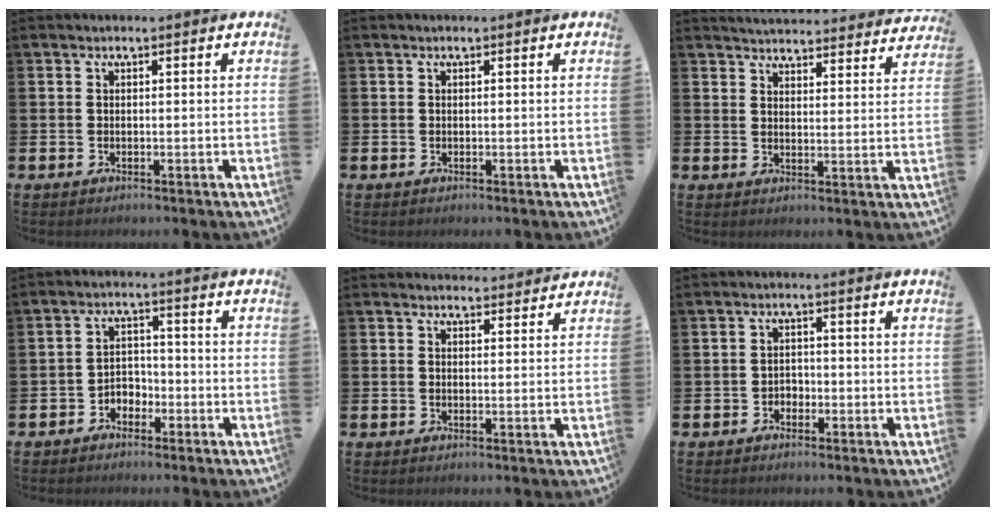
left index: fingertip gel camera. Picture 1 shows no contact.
{"total": 0.0}
{"total": 4.7, "force": [4.7, 0.5, 0.1], "torque": [-0.014, -0.035, 0.082]}
{"total": 2.8, "force": [-2.1, 1.7, 0.3], "torque": [-0.020, 0.005, -0.048]}
{"total": 2.3, "force": [2.2, 0.5, -0.1], "torque": [0.009, -0.013, 0.039]}
{"total": 1.6, "force": [-1.0, 1.2, 0.2], "torque": [-0.006, 0.002, -0.024]}